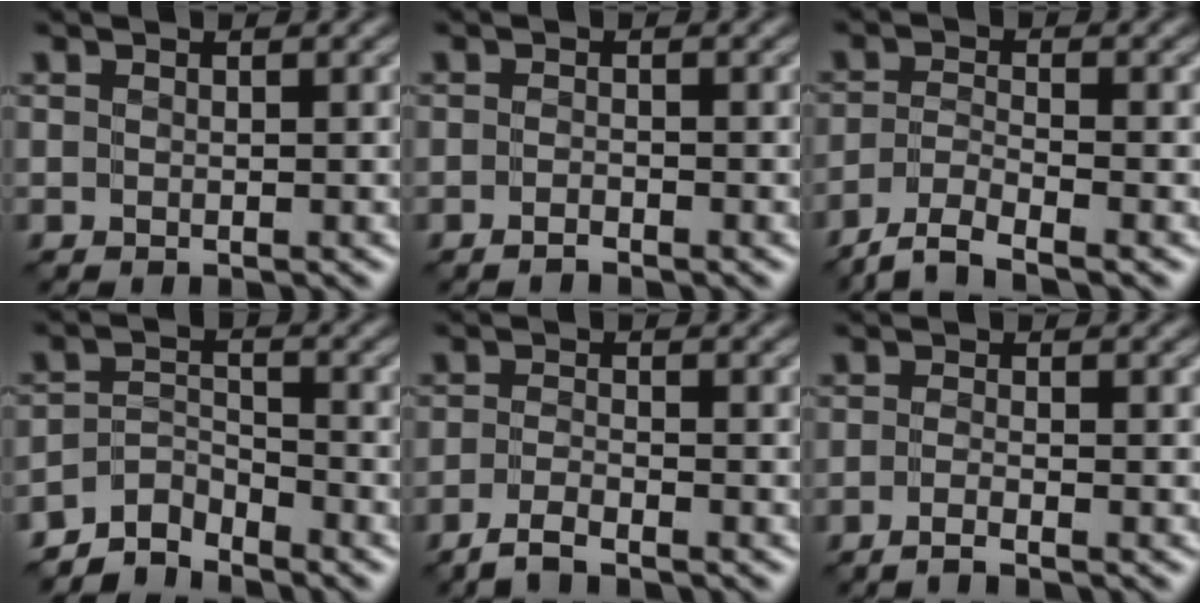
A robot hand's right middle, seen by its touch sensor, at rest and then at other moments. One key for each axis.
{"total": 0.8, "fx": -0.7, "fy": 0.0, "fz": 0.4, "tx": -0.009, "ty": 0.000, "tz": -0.016}
{"total": 3.7, "fx": -3.1, "fy": 0.5, "fz": 1.9, "tx": -0.038, "ty": -0.004, "tz": -0.071}
{"total": 3.4, "fx": -3.2, "fy": 1.0, "fz": 0.5, "tx": -0.005, "ty": 0.005, "tz": -0.072}
{"total": 2.1, "fx": -1.7, "fy": 0.2, "fz": 1.2, "tx": -0.027, "ty": -0.001, "tz": -0.044}
{"total": 1.5, "fx": -1.1, "fy": 0.1, "fz": 1.1, "tx": -0.015, "ty": -0.003, "tz": -0.030}